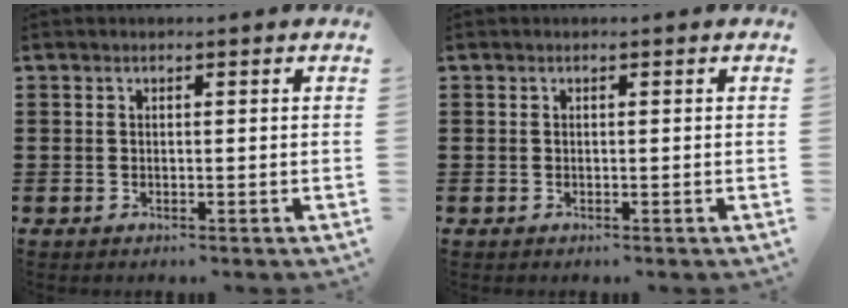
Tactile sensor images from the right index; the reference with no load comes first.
{"total": 0.0}